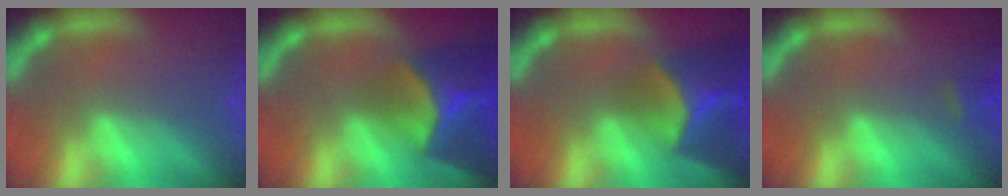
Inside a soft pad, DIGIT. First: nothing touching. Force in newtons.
{"total": 9.9}
{"total": 8.9}
{"total": 1.4}